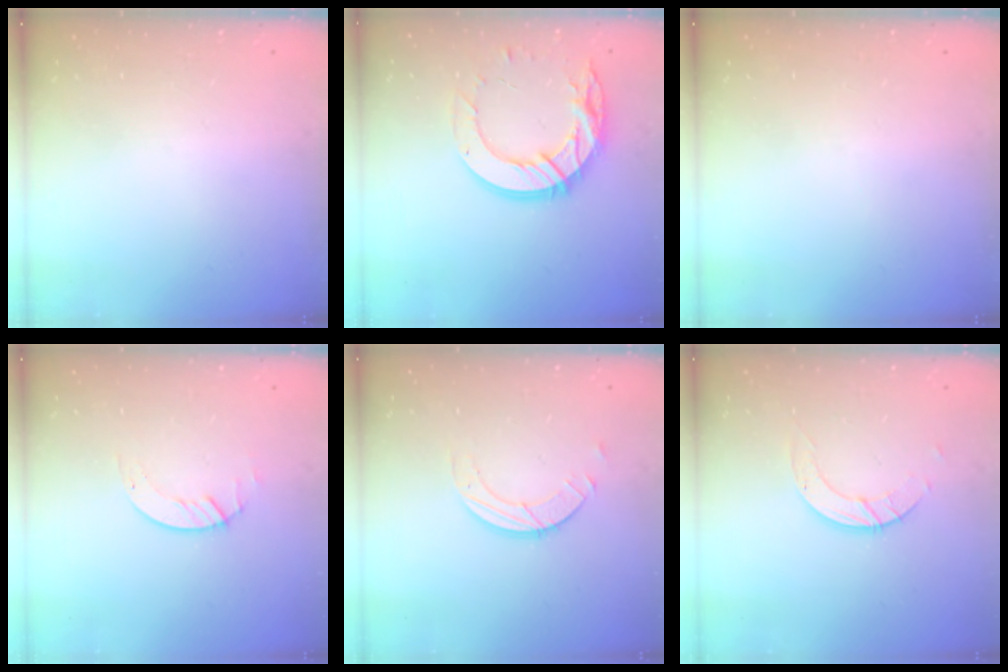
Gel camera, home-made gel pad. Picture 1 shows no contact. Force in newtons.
{"total": 16.4, "press": 16.4, "slide": 1.4}
{"total": 0.0}
{"total": 1.2, "press": 1.1, "slide": 0.2}
{"total": 3.2, "press": 3.2, "slide": 0.3}
{"total": 5.1, "press": 5.1, "slide": 0.2}